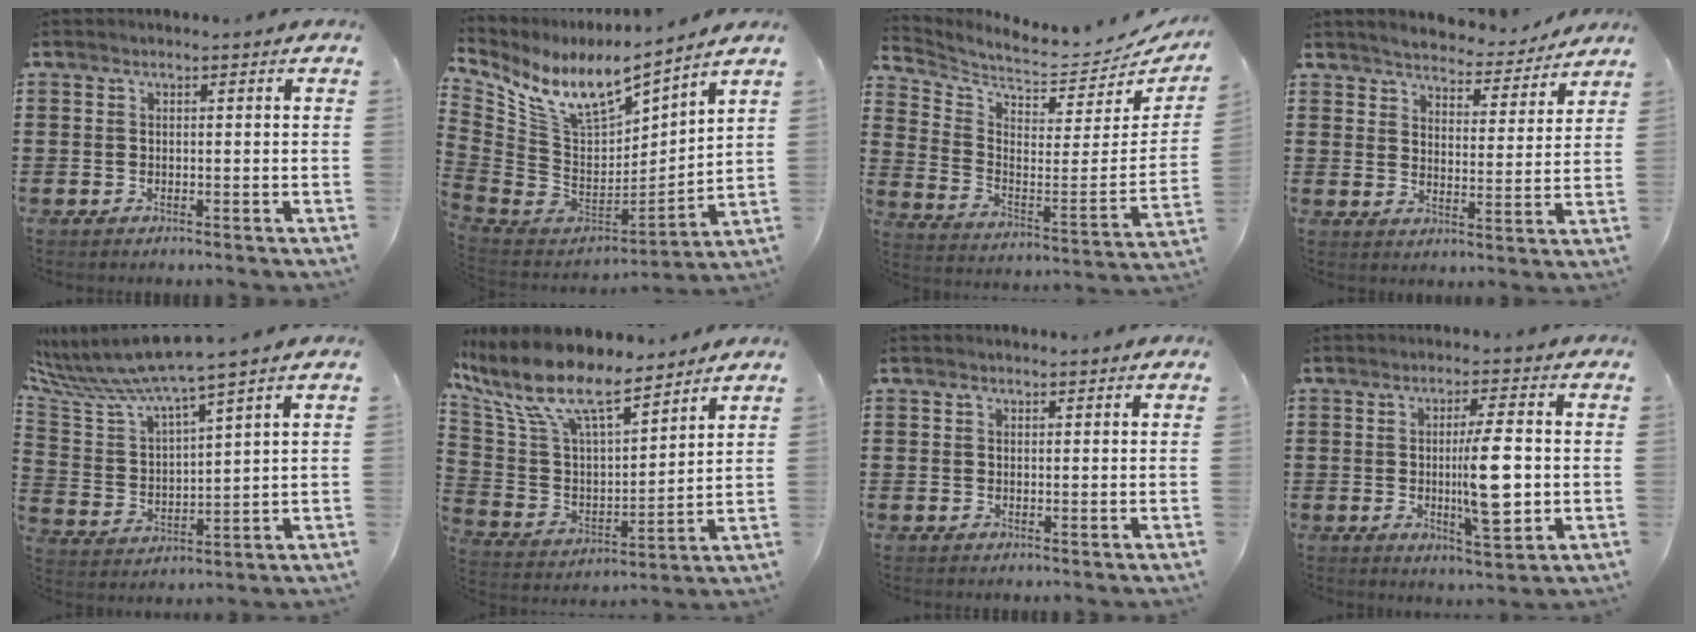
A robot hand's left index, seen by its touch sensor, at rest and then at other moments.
{"total": 10.6, "force": [7.4, 3.4, 6.7], "torque": [-0.160, -0.053, 0.131]}
{"total": 4.3, "force": [4.1, 0.0, 1.1], "torque": [-0.049, -0.057, 0.064]}
{"total": 4.2, "force": [4.2, 0.2, 0.4], "torque": [-0.031, -0.027, 0.069]}
{"total": 7.0, "force": [6.3, -0.3, 3.1], "torque": [-0.093, -0.046, 0.102]}
{"total": 11.6, "force": [8.5, 3.4, 7.2], "torque": [-0.178, -0.050, 0.146]}
{"total": 0.5, "force": [0.4, 0.3, 0.2], "torque": [-0.007, 0.001, 0.008]}
{"total": 9.3, "force": [-0.4, 2.3, 9.0], "torque": [-0.130, -0.008, -0.009]}